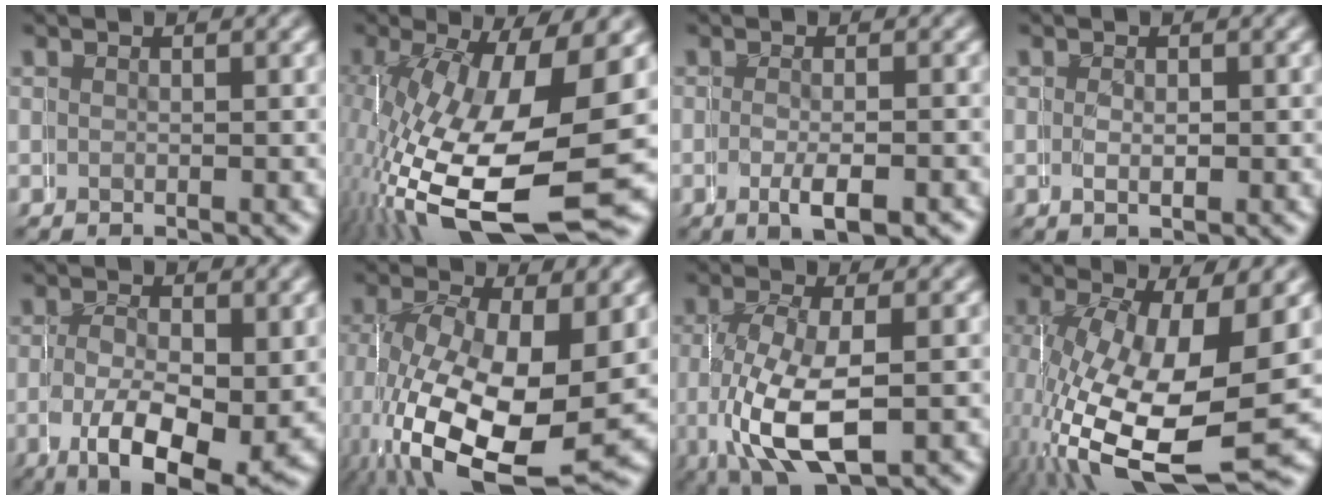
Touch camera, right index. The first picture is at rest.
{"total": 12.3, "force": [-3.3, 5.9, 10.3], "torque": [-0.212, -0.054, -0.017]}
{"total": 2.4, "force": [-0.8, 0.8, 2.1], "torque": [-0.030, 0.000, -0.012]}
{"total": 0.9, "force": [0.8, 0.1, -0.5], "torque": [0.011, 0.000, 0.011]}
{"total": 6.7, "force": [-2.0, 3.8, 5.1], "torque": [-0.115, -0.039, -0.016]}
{"total": 10.6, "force": [-1.9, 6.4, 8.2], "torque": [-0.182, -0.071, 0.008]}
{"total": 5.9, "force": [-1.4, 3.2, 4.8], "torque": [-0.114, -0.030, 0.002]}
{"total": 11.0, "force": [-1.7, 5.8, 9.1], "torque": [-0.209, -0.065, 0.017]}